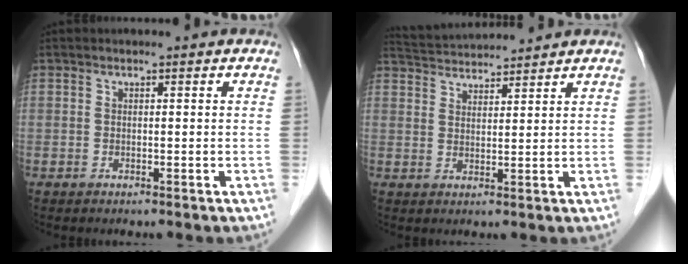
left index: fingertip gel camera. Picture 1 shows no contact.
{"total": 7.3, "force": [7.2, -0.3, 1.2], "torque": [-0.034, 0.030, 0.122]}